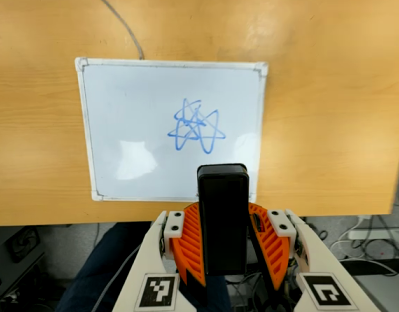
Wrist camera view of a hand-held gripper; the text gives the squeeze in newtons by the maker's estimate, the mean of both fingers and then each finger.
{"total": 5.0, "left": 4.9, "right": 5.1}